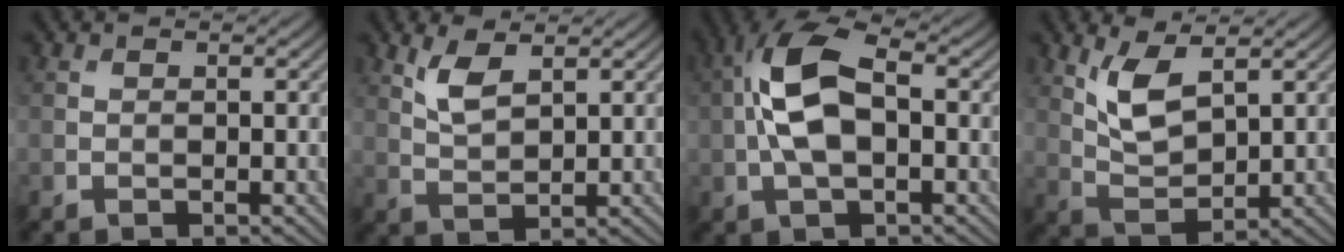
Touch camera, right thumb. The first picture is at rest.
{"total": 3.8, "force": [2.3, 1.4, 2.7], "torque": [-0.067, -0.003, 0.050]}
{"total": 9.0, "force": [0.0, 4.4, 7.9], "torque": [-0.168, 0.021, -0.009]}
{"total": 6.1, "force": [3.0, 2.4, 4.7], "torque": [-0.108, -0.007, 0.065]}